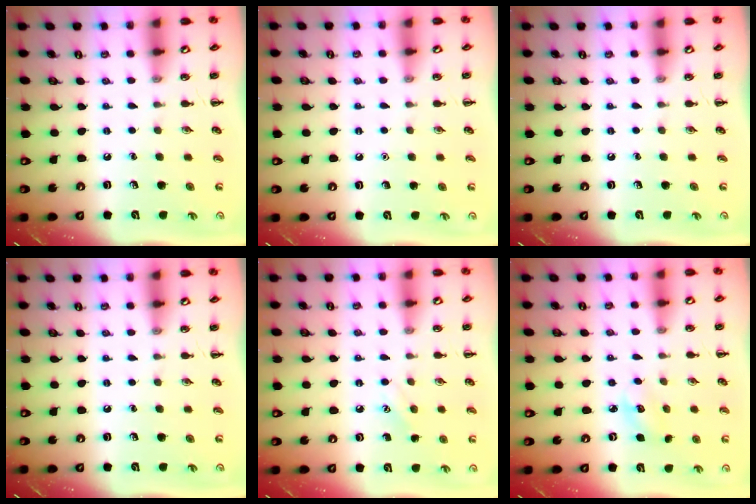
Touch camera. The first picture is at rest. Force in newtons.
{"total": 1.6, "press": 1.6, "slide": 0.1}
{"total": 0.0}
{"total": 0.0}
{"total": 6.7, "press": 6.4, "slide": 1.8}
{"total": 4.1, "press": 4.0, "slide": 0.9}